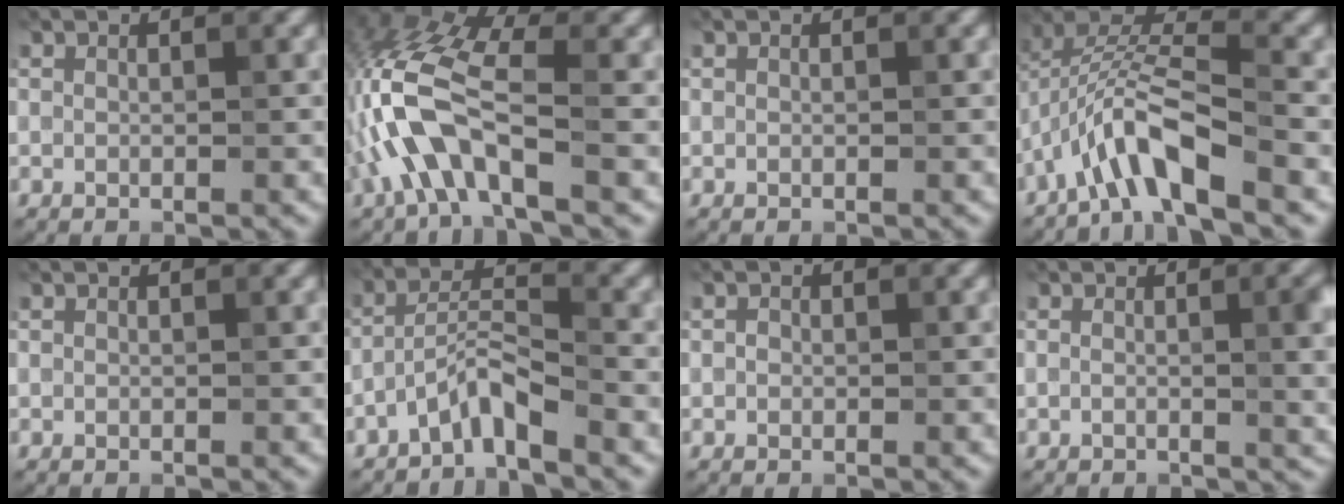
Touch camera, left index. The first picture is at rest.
{"total": 8.1, "force": [-2.6, 3.2, 7.0], "torque": [-0.165, 0.014, -0.056]}
{"total": 0.0}
{"total": 7.2, "force": [-3.9, 1.9, 5.7], "torque": [-0.108, 0.013, -0.081]}
{"total": 0.0}
{"total": 3.5, "force": [-2.7, 0.5, 2.1], "torque": [-0.047, 0.012, -0.060]}
{"total": 0.6, "force": [-0.1, 0.6, 0.2], "torque": [-0.002, -0.004, -0.003]}
{"total": 6.4, "force": [0.2, 2.5, 5.9], "torque": [-0.048, 0.007, -0.002]}